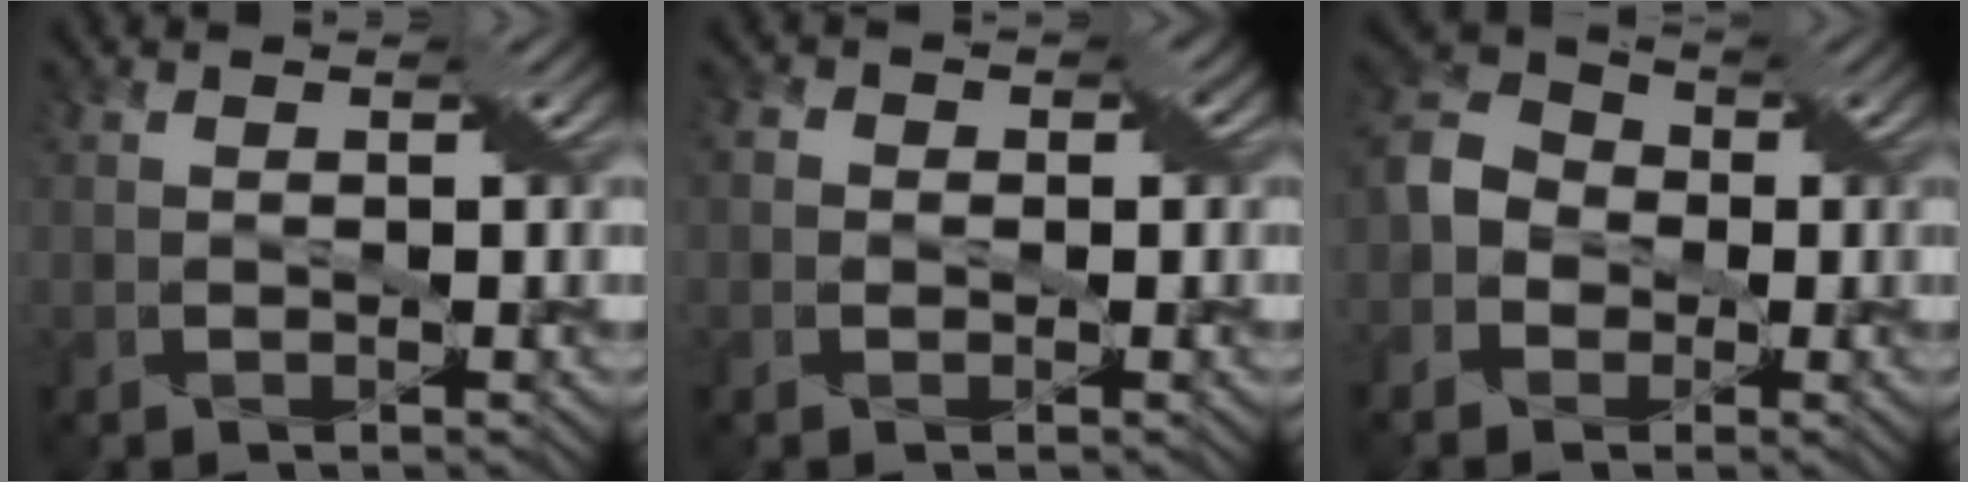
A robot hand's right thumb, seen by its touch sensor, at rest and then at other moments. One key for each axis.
{"total": 2.9, "fx": 0.1, "fy": 2.7, "fz": 1.1, "tx": -0.009, "ty": 0.010, "tz": -0.021}
{"total": 5.7, "fx": -1.4, "fy": 5.0, "fz": 2.4, "tx": -0.069, "ty": 0.009, "tz": -0.046}